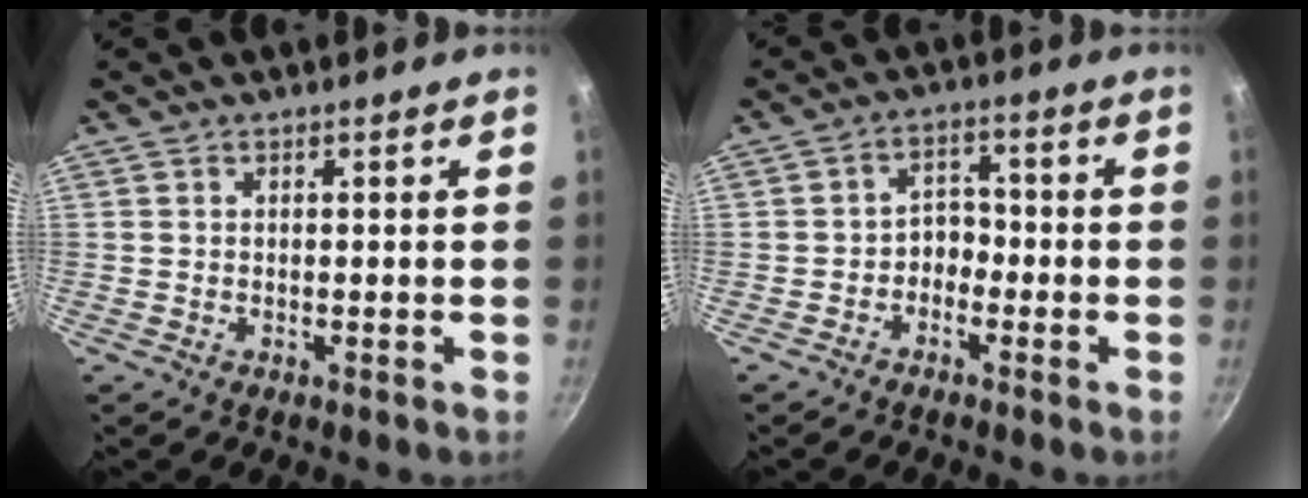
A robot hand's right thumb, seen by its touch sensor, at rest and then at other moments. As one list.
[{"total": 3.6, "force": [-1.9, 2.6, 1.7], "torque": [-0.004, 0.028, -0.036]}]